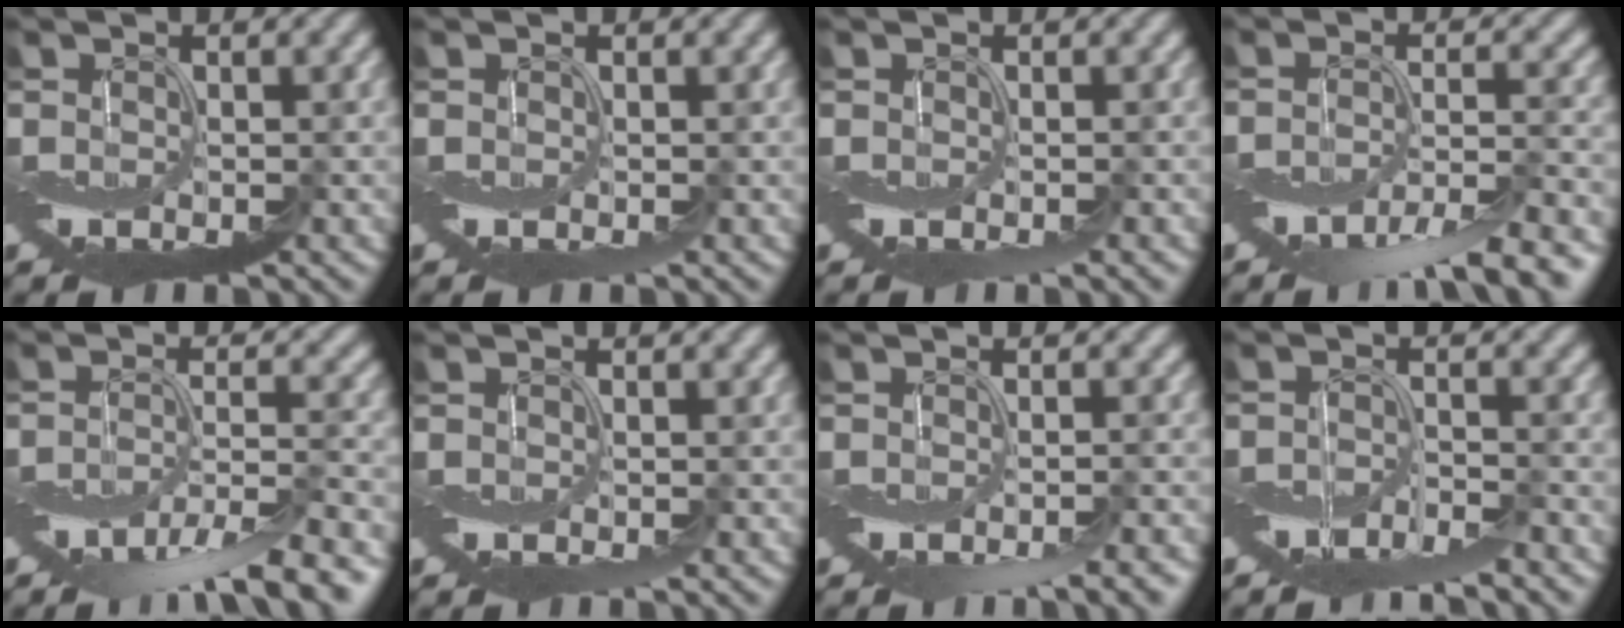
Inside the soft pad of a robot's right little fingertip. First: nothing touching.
{"total": 0.5, "force": [0.0, 0.4, 0.2], "torque": [-0.005, 0.001, 0.000]}
{"total": 0.9, "force": [-0.6, -0.2, 0.6], "torque": [-0.007, -0.006, -0.010]}
{"total": 7.0, "force": [-4.8, 1.3, 4.9], "torque": [-0.080, -0.009, -0.084]}
{"total": 7.9, "force": [-5.4, 1.6, 5.5], "torque": [-0.093, -0.008, -0.095]}
{"total": 0.0}
{"total": 3.3, "force": [-2.4, 0.1, 2.3], "torque": [-0.028, -0.009, -0.035]}
{"total": 4.9, "force": [-4.2, 0.7, 2.4], "torque": [-0.036, -0.003, -0.081]}